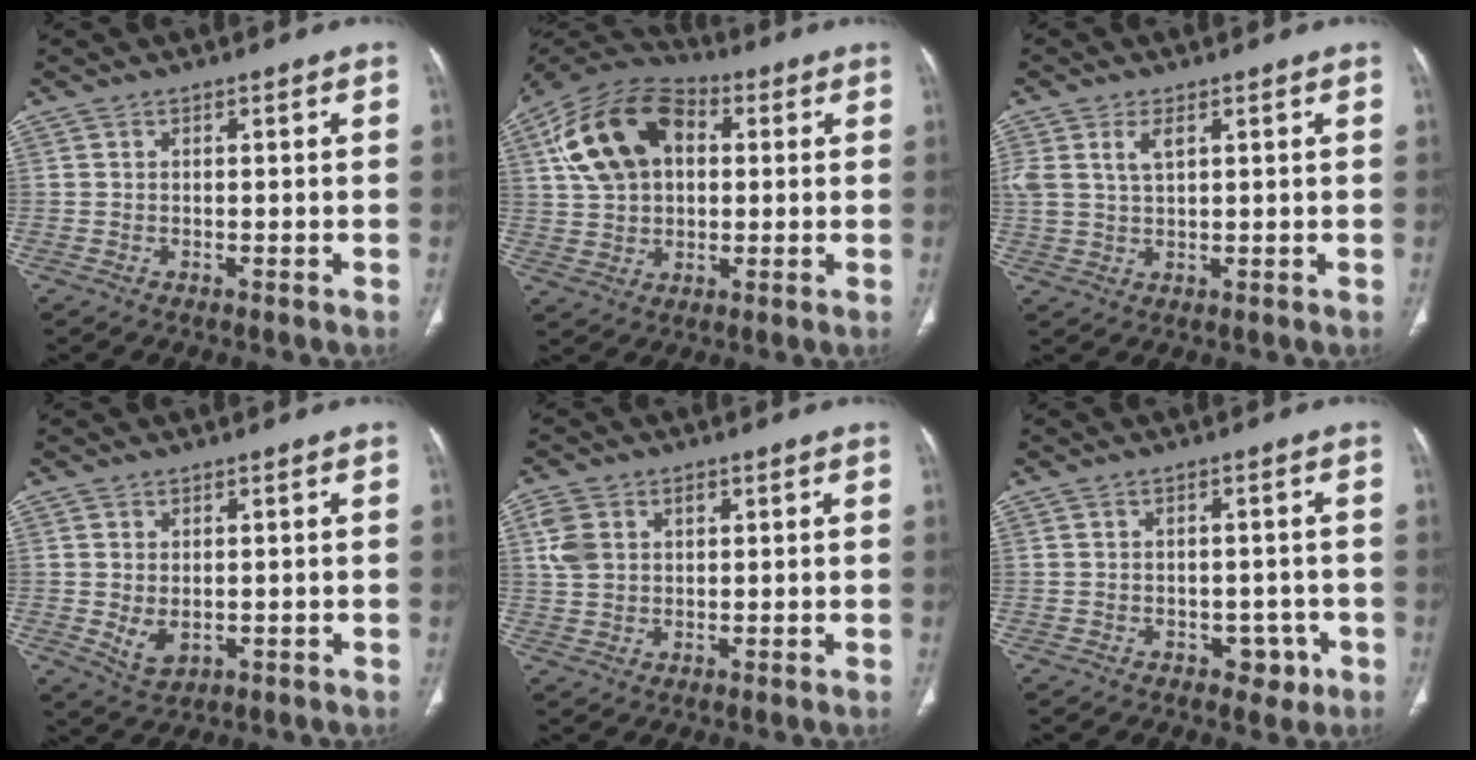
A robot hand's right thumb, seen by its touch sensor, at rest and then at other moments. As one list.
[{"total": 17.3, "force": [4.2, 11.5, 12.2], "torque": [-0.206, 0.019, 0.069]}, {"total": 5.2, "force": [2.1, 2.7, 3.9], "torque": [-0.089, 0.000, 0.050]}, {"total": 3.9, "force": [-0.2, 2.6, 3.0], "torque": [-0.051, -0.009, 0.010]}, {"total": 6.0, "force": [1.9, 4.6, 3.4], "torque": [-0.060, 0.001, 0.038]}, {"total": 3.8, "force": [-1.7, 2.9, 1.9], "torque": [0.000, 0.009, -0.017]}]